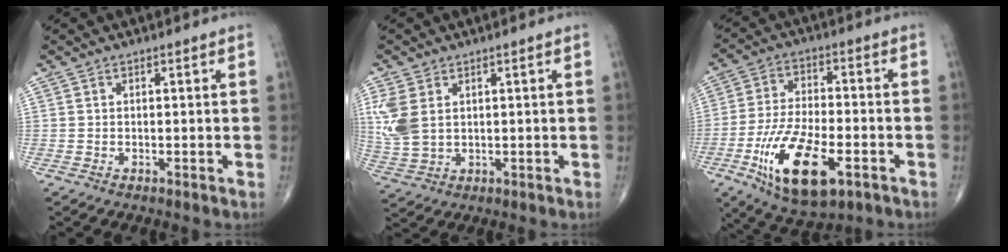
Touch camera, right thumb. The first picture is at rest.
{"total": 7.6, "force": [2.0, 5.1, 5.4], "torque": [-0.131, -0.003, 0.051]}
{"total": 17.3, "force": [-6.8, 7.5, 14.0], "torque": [-0.256, 0.011, -0.111]}